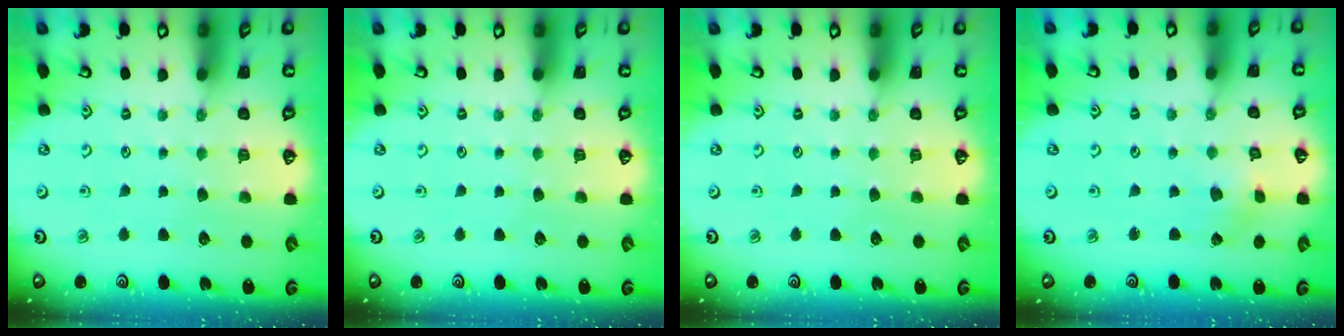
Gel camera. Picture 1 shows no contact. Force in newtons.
{"total": 0.0}
{"total": 0.0}
{"total": 1.4, "press": 1.3, "slide": 0.3}